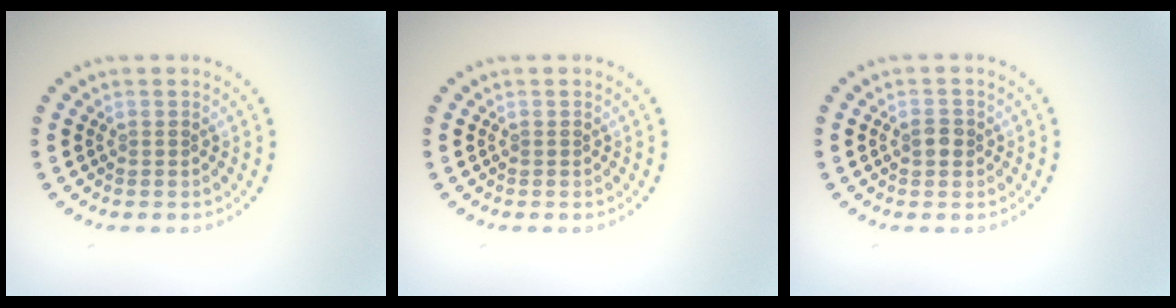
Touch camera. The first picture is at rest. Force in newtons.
{"total": 0.0}
{"total": 1.4, "press": 1.4, "slide": 0.1}